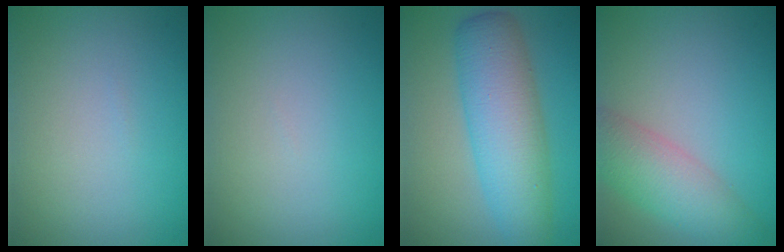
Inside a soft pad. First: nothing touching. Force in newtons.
{"total": 0.0}
{"total": 7.2, "press": 7.2, "slide": 0.1}
{"total": 5.0, "press": 5.0, "slide": 0.2}